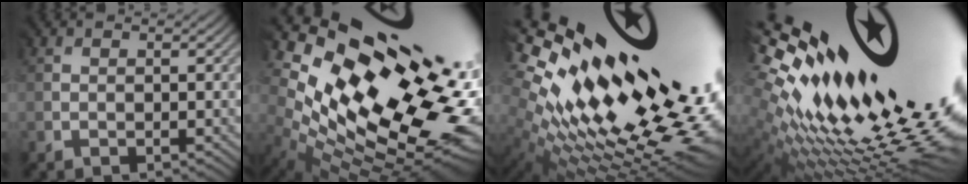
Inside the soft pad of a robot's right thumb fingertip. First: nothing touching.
{"total": 17.8, "force": [3.6, 9.8, 14.4], "torque": [-0.272, 0.006, 0.096]}
{"total": 18.2, "force": [4.6, 8.3, 15.6], "torque": [-0.296, 0.002, 0.126]}
{"total": 19.7, "force": [4.8, 8.0, 17.4], "torque": [-0.297, -0.009, 0.120]}